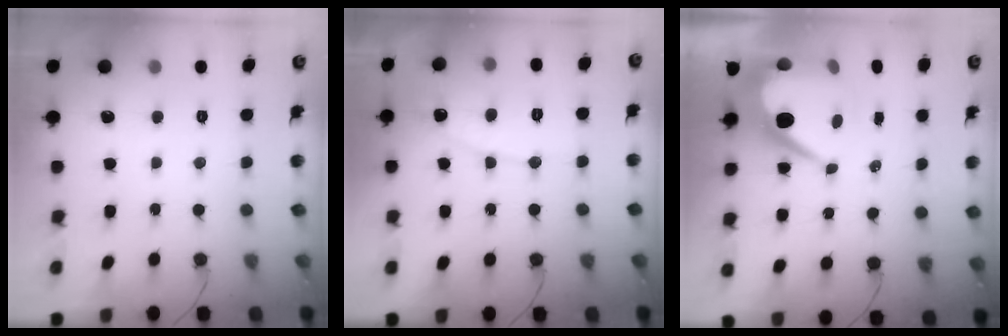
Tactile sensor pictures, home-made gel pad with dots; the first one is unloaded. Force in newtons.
{"total": 7.6, "press": 7.6, "slide": 0.6}
{"total": 11.8, "press": 11.8, "slide": 1.0}